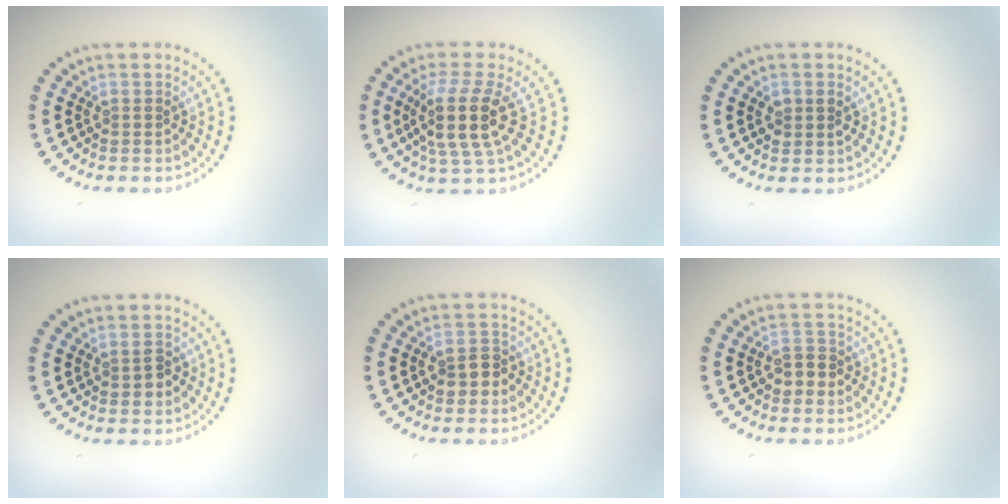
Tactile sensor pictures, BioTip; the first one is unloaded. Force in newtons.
{"total": 4.5, "press": 3.7, "slide": 2.6}
{"total": 1.4, "press": 1.3, "slide": 0.3}
{"total": 1.4, "press": 1.4, "slide": 0.1}
{"total": 2.1, "press": 2.1, "slide": 0.5}
{"total": 2.1, "press": 2.0, "slide": 0.4}